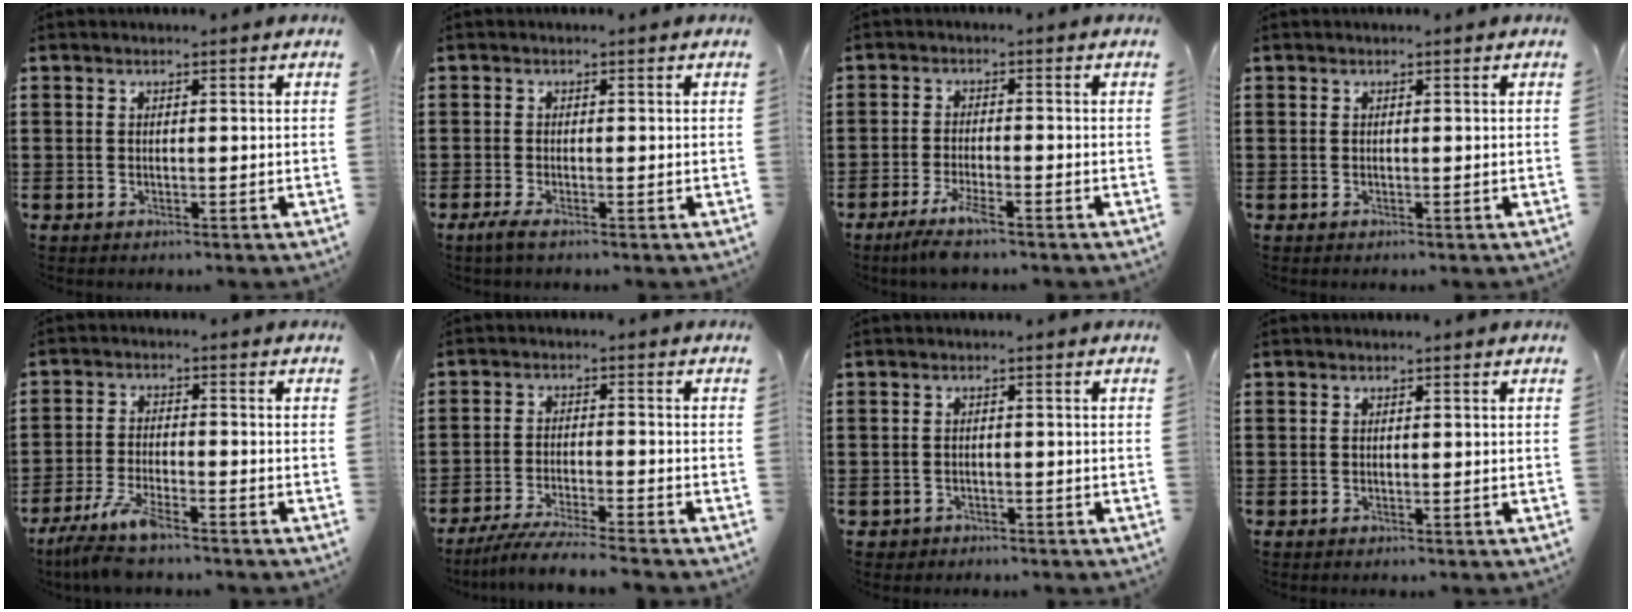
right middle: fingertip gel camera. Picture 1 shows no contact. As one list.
[{"total": 1.1, "force": [-0.5, 0.0, 1.0], "torque": [-0.017, -0.006, -0.008]}, {"total": 4.1, "force": [-2.9, 0.1, 2.8], "torque": [-0.067, -0.013, -0.057]}, {"total": 0.0}, {"total": 6.3, "force": [-5.1, 0.4, 3.8], "torque": [-0.095, -0.020, -0.100]}, {"total": 4.7, "force": [-4.4, -0.3, 1.8], "torque": [-0.035, -0.014, -0.084]}, {"total": 0.9, "force": [-0.8, 0.4, -0.1], "torque": [-0.002, 0.001, -0.019]}, {"total": 0.0}]